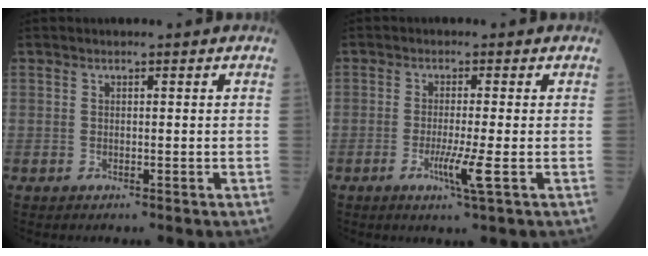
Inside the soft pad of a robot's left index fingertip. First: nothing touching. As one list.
[{"total": 4.1, "force": [-1.4, -0.6, 3.8], "torque": [-0.077, -0.012, -0.027]}]